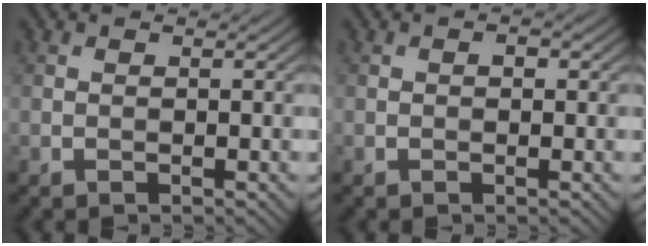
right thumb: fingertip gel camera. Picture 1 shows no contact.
{"total": 0.8, "force": [0.1, 0.5, 0.6], "torque": [-0.005, -0.001, -0.001]}